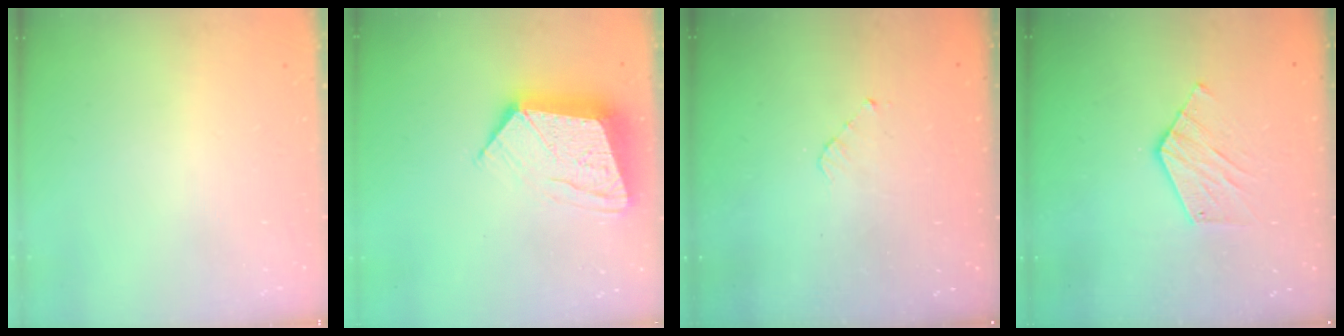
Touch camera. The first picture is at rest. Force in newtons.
{"total": 13.6, "press": 13.5, "slide": 1.0}
{"total": 2.8, "press": 2.8, "slide": 0.2}
{"total": 8.3, "press": 8.3, "slide": 0.1}